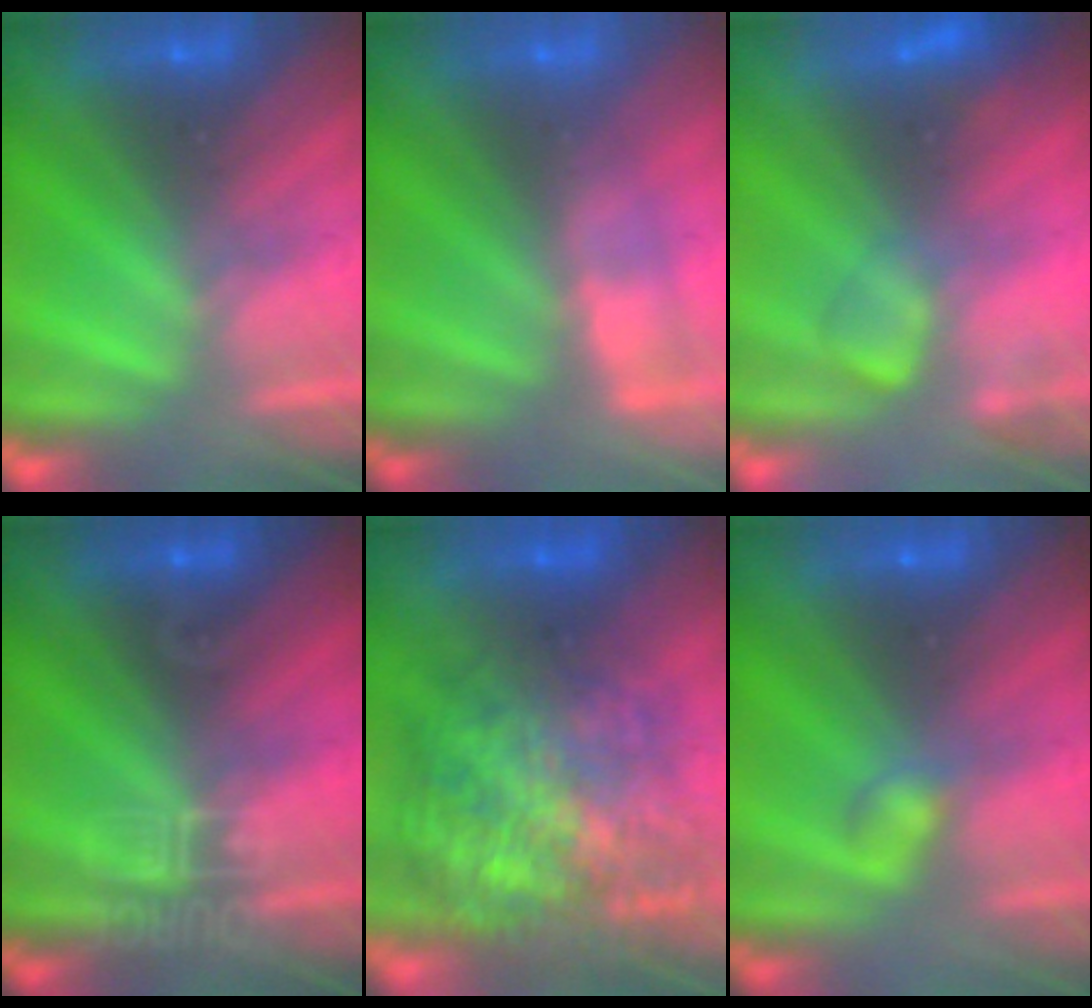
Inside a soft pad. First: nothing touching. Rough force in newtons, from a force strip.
{"total": 3.0}
{"total": 2.5}
{"total": 3.2}
{"total": 7.3}
{"total": 2.2}